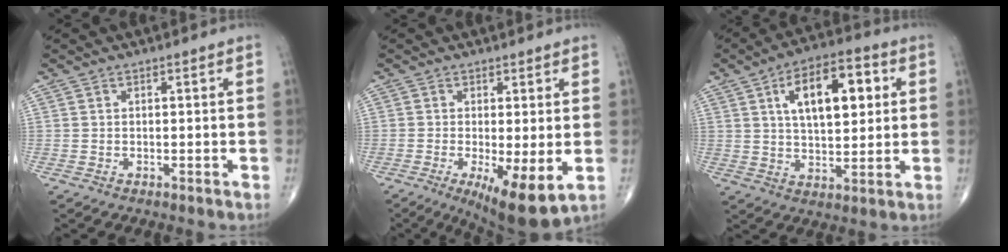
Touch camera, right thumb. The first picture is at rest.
{"total": 9.8, "force": [-2.5, 2.7, 9.0], "torque": [-0.147, -0.025, -0.034]}
{"total": 14.3, "force": [4.3, 6.9, 11.8], "torque": [-0.160, 0.004, 0.067]}